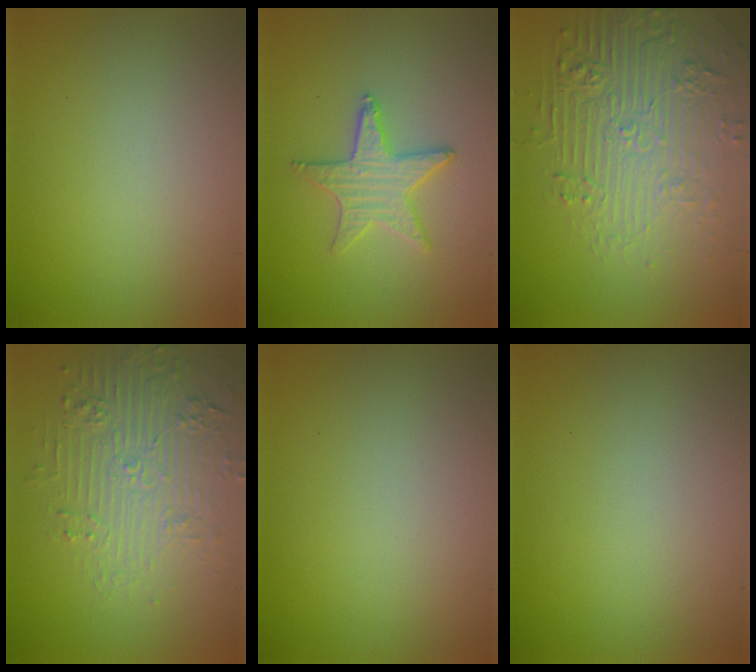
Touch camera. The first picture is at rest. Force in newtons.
{"total": 3.1, "press": 3.1, "slide": 0.4}
{"total": 7.2, "press": 5.4, "slide": 4.8}
{"total": 4.8, "press": 4.2, "slide": 2.4}
{"total": 0.0}
{"total": 0.0}